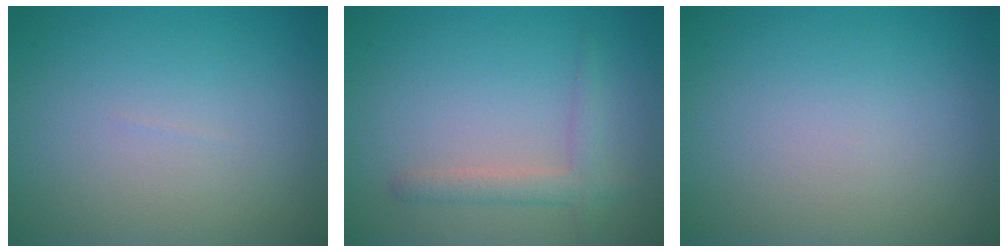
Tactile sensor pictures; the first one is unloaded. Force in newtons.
{"total": 2.2, "press": 2.2, "slide": 0.1}
{"total": 0.0}